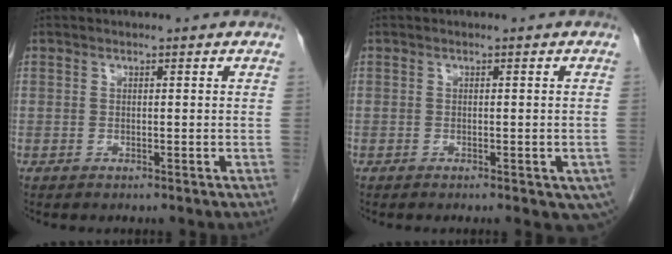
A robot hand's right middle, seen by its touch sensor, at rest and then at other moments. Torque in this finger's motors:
{"motor_torque": [1.15, -0.99, 0.17, 0.03]}